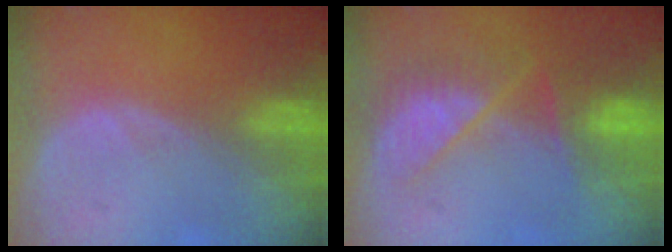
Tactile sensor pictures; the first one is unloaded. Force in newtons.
{"total": 7.2, "press": 7.0, "slide": 1.6}